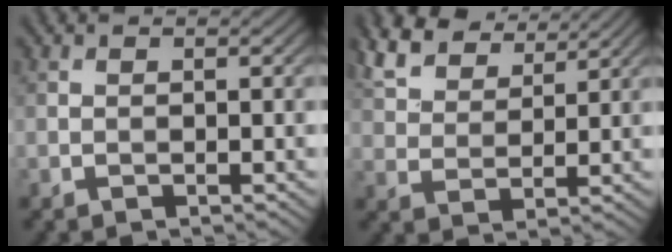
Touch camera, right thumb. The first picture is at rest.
{"total": 8.9, "force": [6.9, 3.6, 4.3], "torque": [-0.118, 0.012, 0.138]}